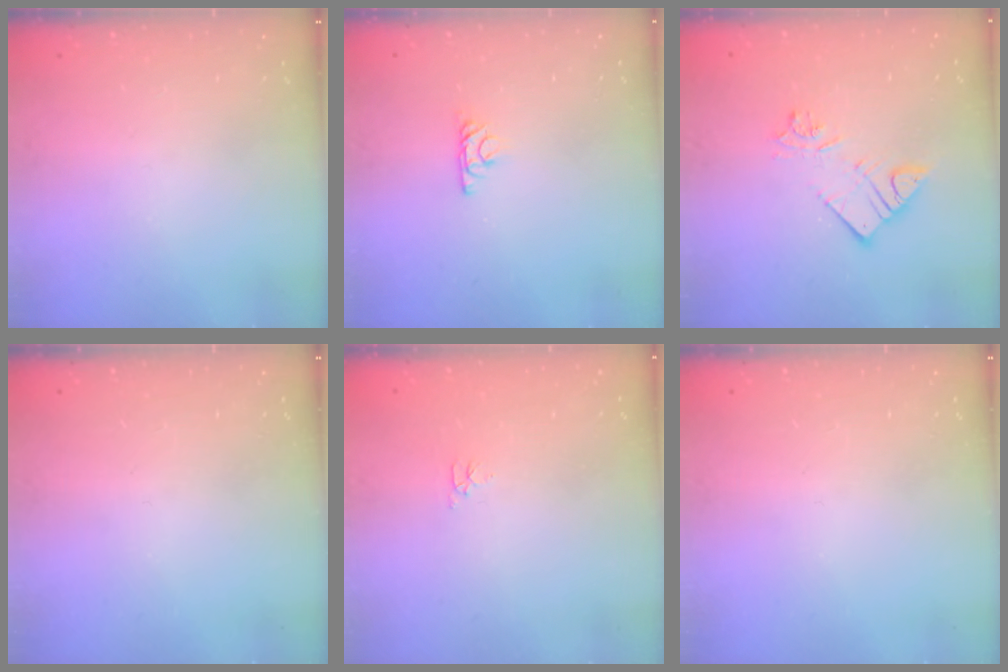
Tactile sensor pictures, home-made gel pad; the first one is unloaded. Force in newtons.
{"total": 4.3, "press": 4.3, "slide": 0.7}
{"total": 8.6, "press": 8.6, "slide": 0.5}
{"total": 0.0}
{"total": 3.1, "press": 3.1, "slide": 0.3}
{"total": 0.0}